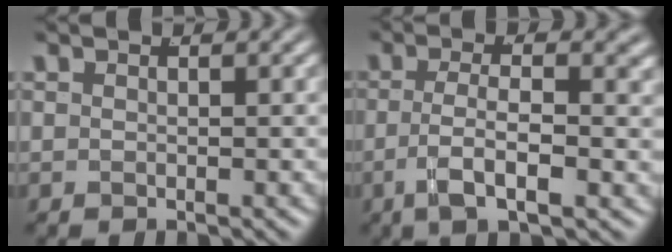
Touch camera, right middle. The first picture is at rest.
{"total": 4.8, "force": [-1.2, 1.2, 4.4], "torque": [-0.078, -0.014, -0.017]}